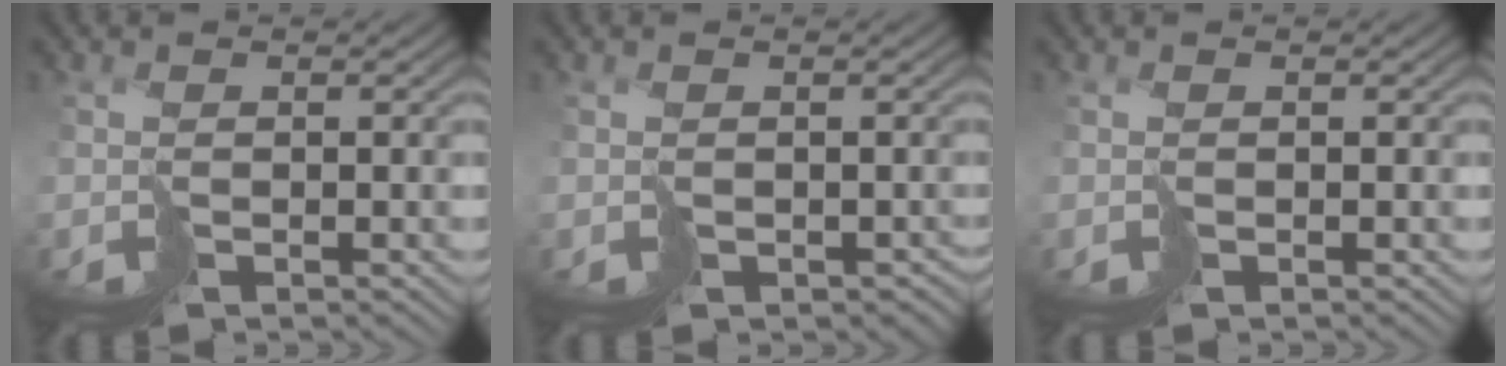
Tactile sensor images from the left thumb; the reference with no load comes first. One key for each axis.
{"total": 1.5, "fx": -0.6, "fy": 1.2, "fz": 0.6, "tx": -0.001, "ty": -0.006, "tz": -0.008}
{"total": 0.0}